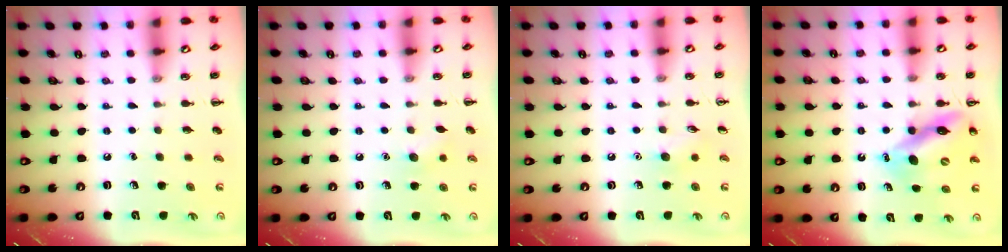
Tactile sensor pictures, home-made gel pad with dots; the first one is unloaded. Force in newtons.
{"total": 5.7, "press": 5.6, "slide": 1.3}
{"total": 6.0, "press": 5.8, "slide": 1.5}
{"total": 11.4, "press": 10.9, "slide": 3.3}